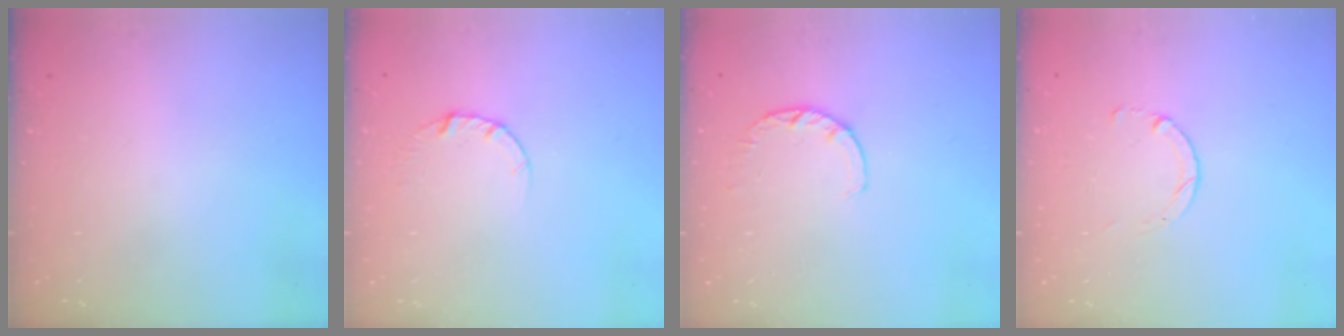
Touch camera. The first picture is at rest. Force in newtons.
{"total": 4.1, "press": 4.1, "slide": 0.4}
{"total": 3.0, "press": 2.9, "slide": 0.4}
{"total": 1.8, "press": 1.8, "slide": 0.2}